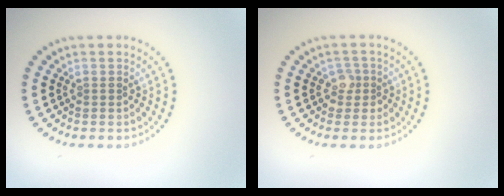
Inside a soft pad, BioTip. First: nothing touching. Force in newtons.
{"total": 1.7, "press": 1.4, "slide": 1.0}